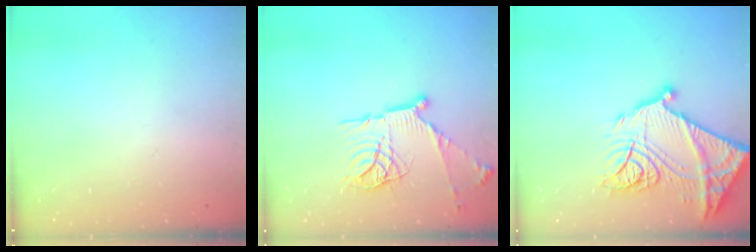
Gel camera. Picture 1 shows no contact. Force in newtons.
{"total": 17.9, "press": 17.8, "slide": 1.6}
{"total": 25.4, "press": 25.3, "slide": 2.5}